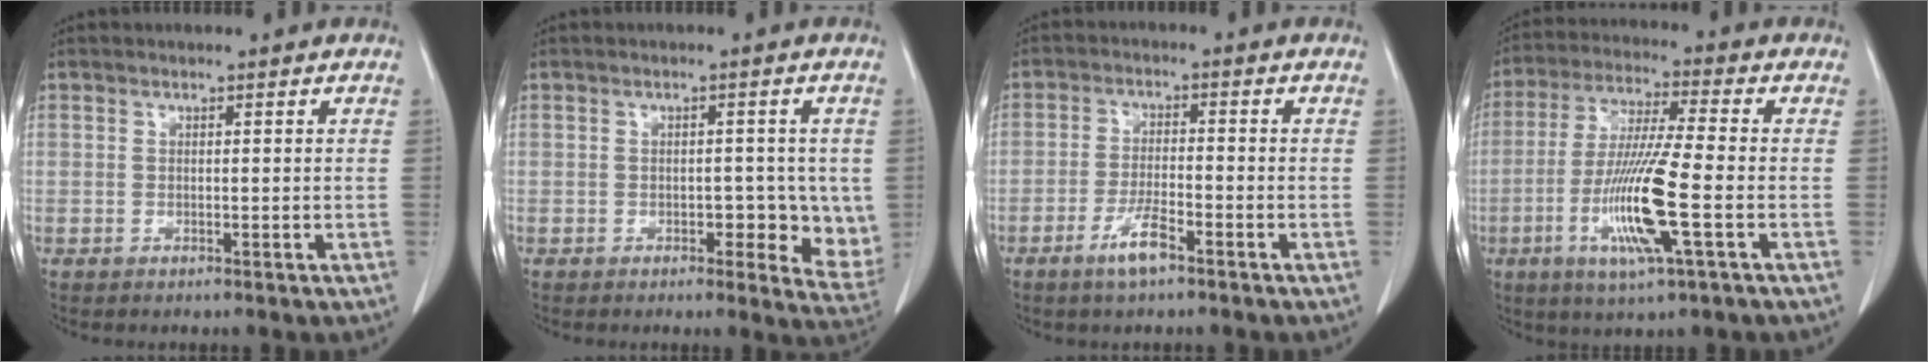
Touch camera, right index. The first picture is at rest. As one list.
[{"total": 6.7, "force": [-0.6, 3.3, 5.8], "torque": [-0.053, -0.006, -0.006]}, {"total": 4.9, "force": [-3.1, 0.7, 3.8], "torque": [-0.077, -0.003, -0.056]}, {"total": 13.1, "force": [-3.7, 0.2, 12.5], "torque": [-0.253, -0.018, -0.075]}]